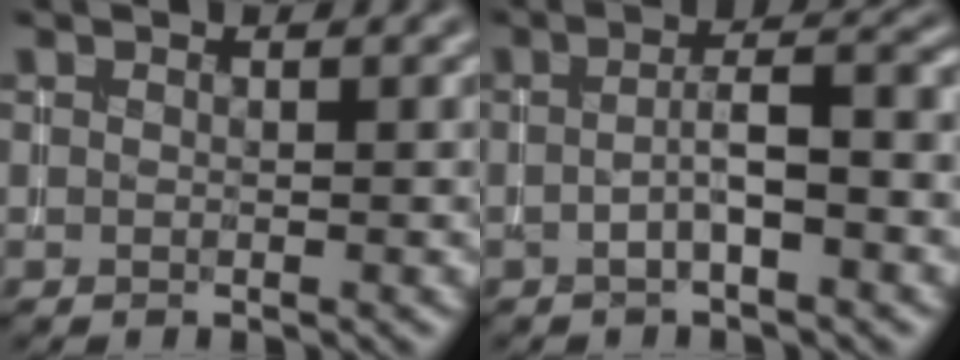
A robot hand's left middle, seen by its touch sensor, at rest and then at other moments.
{"total": 4.2, "force": [-0.7, 1.0, 4.0], "torque": [-0.068, 0.010, -0.015]}